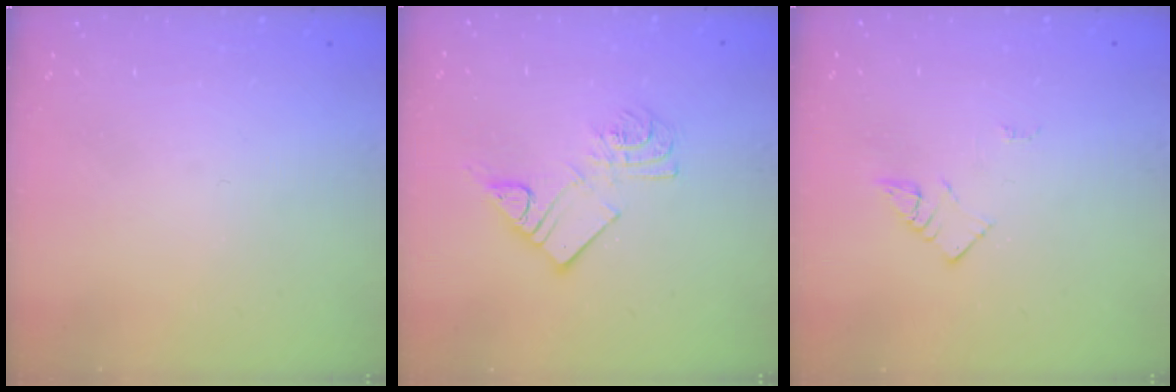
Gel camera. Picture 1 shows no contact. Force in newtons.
{"total": 11.2, "press": 11.2, "slide": 0.9}
{"total": 2.9, "press": 2.9, "slide": 0.2}